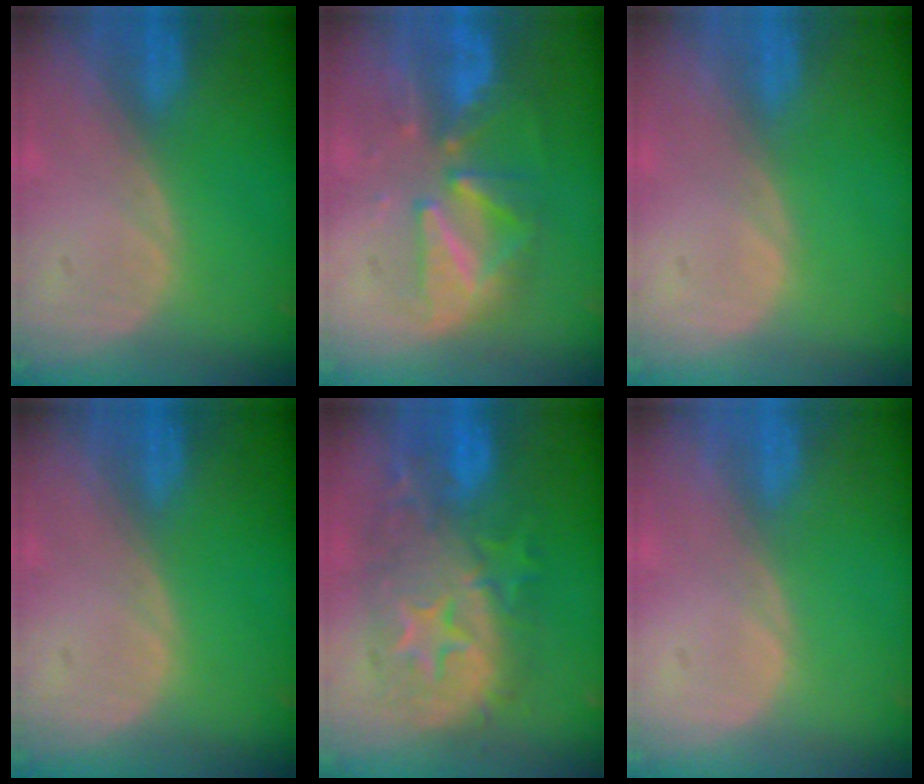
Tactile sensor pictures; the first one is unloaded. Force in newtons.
{"total": 9.3, "press": 8.5, "slide": 3.7}
{"total": 0.0}
{"total": 0.0}
{"total": 12.3, "press": 12.2, "slide": 1.1}
{"total": 0.5, "press": 0.1, "slide": 0.5}